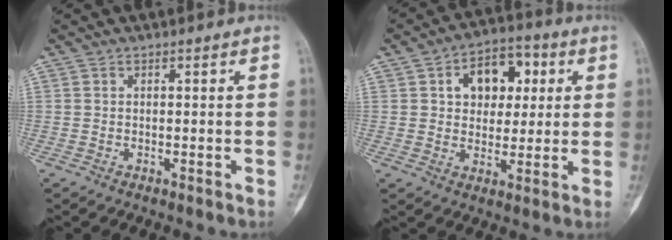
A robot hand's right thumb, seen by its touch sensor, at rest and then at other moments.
{"total": 11.5, "force": [3.2, 8.0, 7.7], "torque": [-0.068, 0.009, 0.045]}